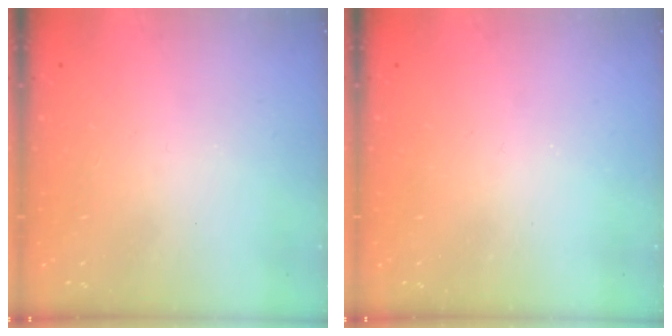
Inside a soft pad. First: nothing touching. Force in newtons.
{"total": 0.0}